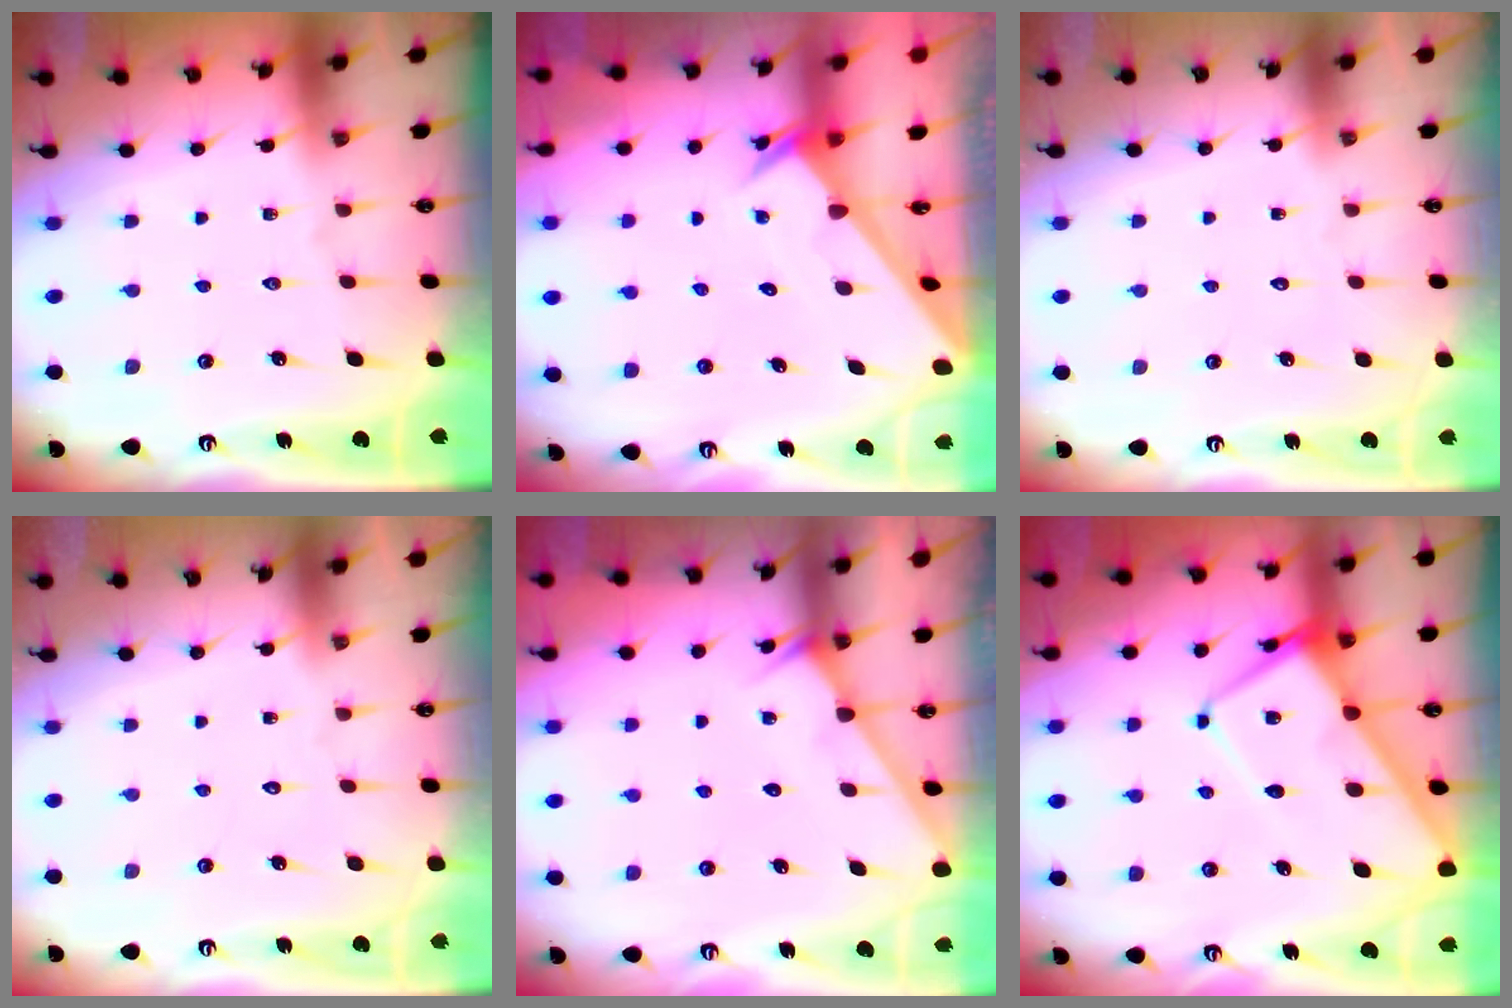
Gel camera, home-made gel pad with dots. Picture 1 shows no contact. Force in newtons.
{"total": 1.6, "press": 1.6, "slide": 0.1}
{"total": 1.7, "press": 1.6, "slide": 0.1}
{"total": 1.7, "press": 1.7, "slide": 0.1}
{"total": 3.1, "press": 3.1, "slide": 0.4}
{"total": 11.1, "press": 11.0, "slide": 1.2}